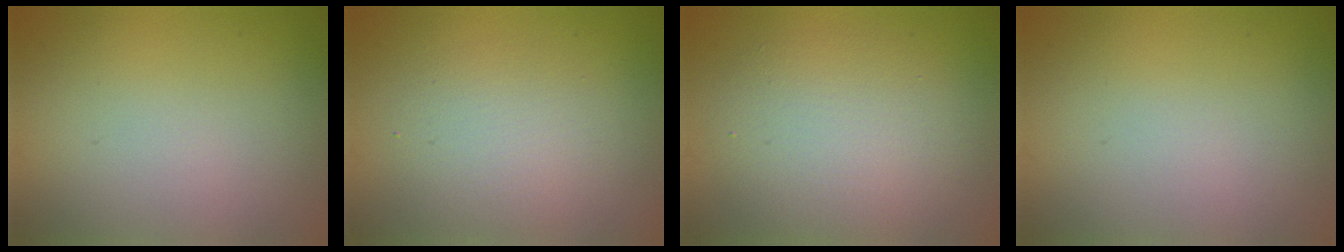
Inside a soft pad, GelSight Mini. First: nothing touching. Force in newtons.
{"total": 3.0, "press": 3.0, "slide": 0.1}
{"total": 5.4, "press": 5.4, "slide": 0.3}
{"total": 0.0}